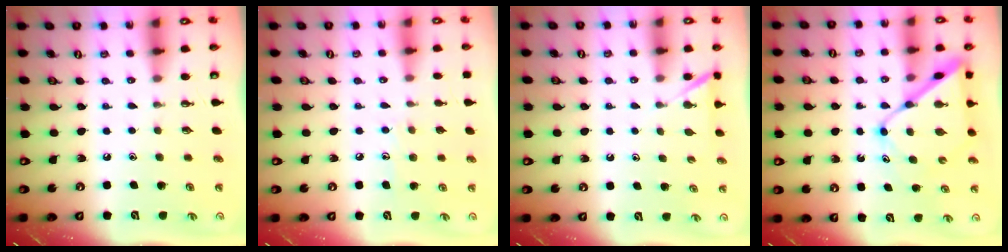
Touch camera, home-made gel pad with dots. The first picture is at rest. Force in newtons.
{"total": 5.7, "press": 5.7, "slide": 0.5}
{"total": 3.6, "press": 3.6, "slide": 0.3}
{"total": 12.5, "press": 12.5, "slide": 1.1}